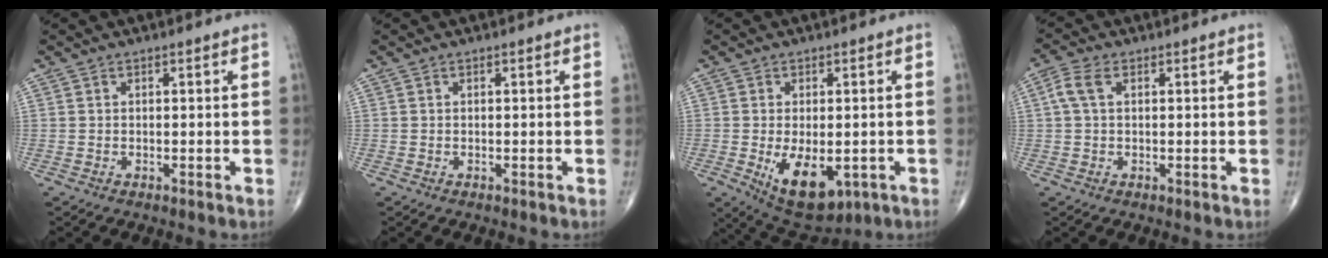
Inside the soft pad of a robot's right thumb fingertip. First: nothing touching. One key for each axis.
{"total": 0.0}
{"total": 10.8, "fx": -2.9, "fy": 5.8, "fz": 8.7, "tx": -0.122, "ty": -0.011, "tz": -0.028}
{"total": 3.9, "fx": 0.9, "fy": 2.2, "fz": 3.0, "tx": -0.081, "ty": 0.016, "tz": 0.016}